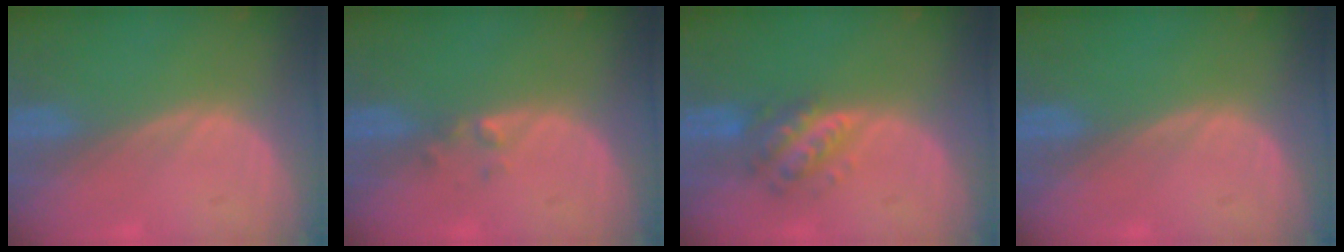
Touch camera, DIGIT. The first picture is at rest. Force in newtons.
{"total": 1.4, "press": 1.2, "slide": 0.7}
{"total": 5.7, "press": 5.3, "slide": 2.3}
{"total": 0.0}